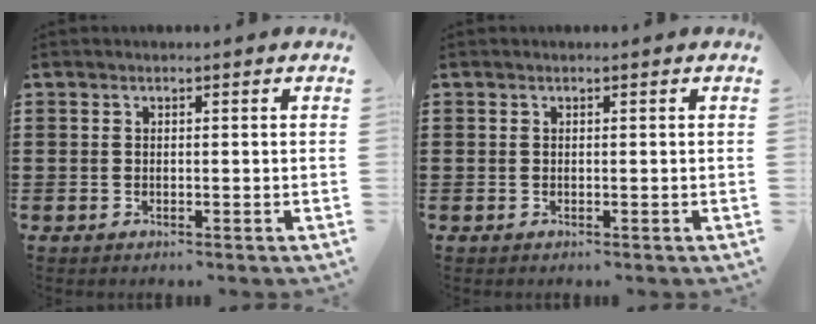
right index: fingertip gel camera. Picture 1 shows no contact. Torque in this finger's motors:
{"motor_torque": [-0.01, 0.01, 0.00, 0.00]}